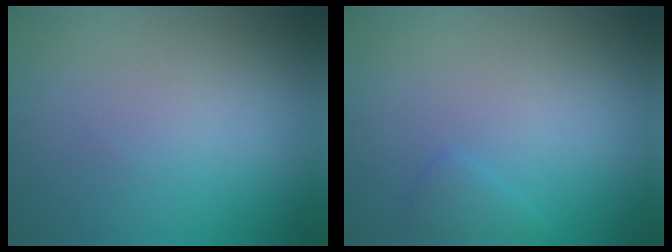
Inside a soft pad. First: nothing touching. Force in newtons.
{"total": 1.0, "press": 1.0, "slide": 0.1}